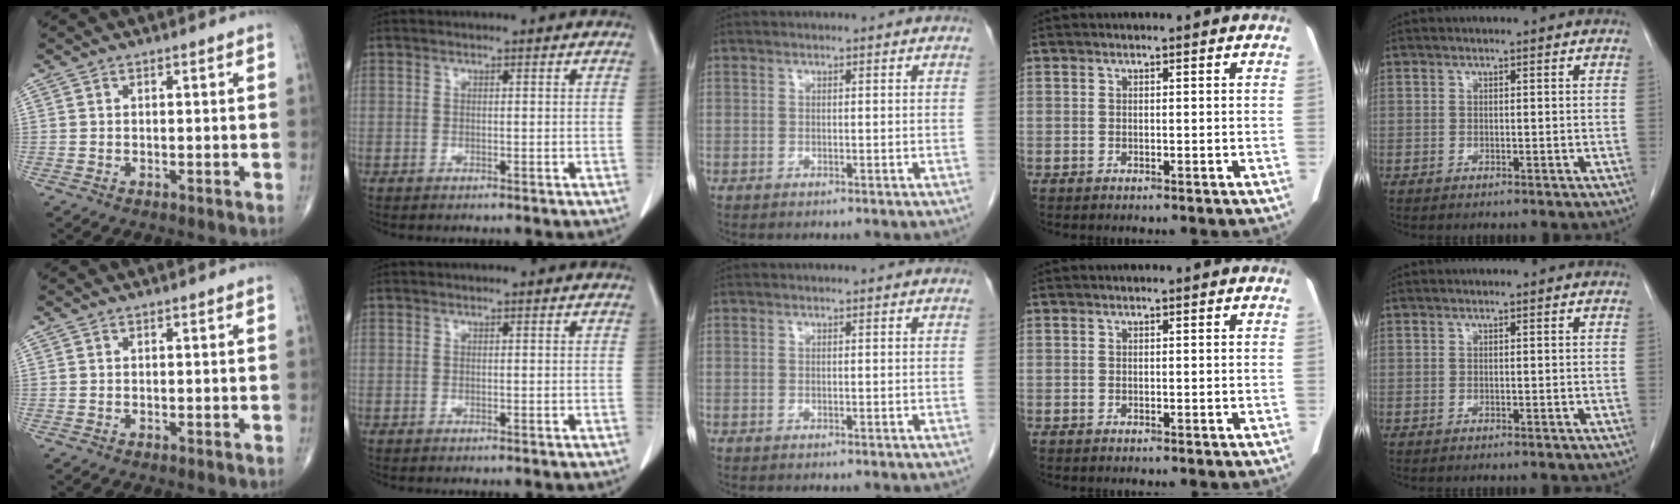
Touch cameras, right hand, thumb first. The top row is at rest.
{}